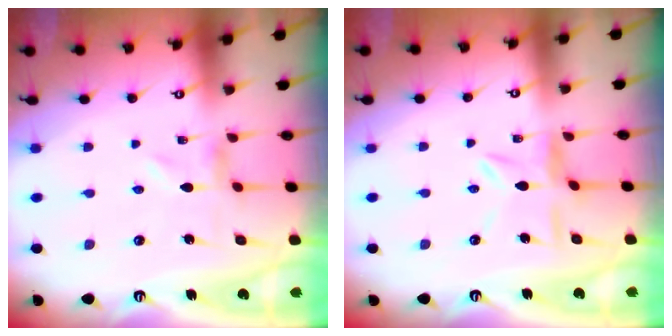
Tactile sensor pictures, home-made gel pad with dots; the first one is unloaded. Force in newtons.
{"total": 6.3, "press": 6.2, "slide": 0.6}